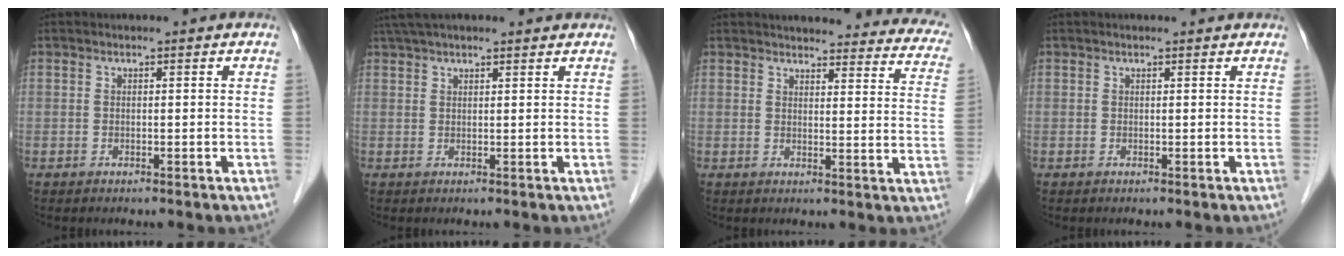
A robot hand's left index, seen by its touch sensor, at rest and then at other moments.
{"total": 9.3, "force": [8.0, 1.6, 4.5], "torque": [-0.073, 0.043, 0.116]}
{"total": 23.2, "force": [21.3, 5.2, 7.5], "torque": [-0.075, -0.048, 0.220]}
{"total": 1.3, "force": [1.3, 0.2, 0.3], "torque": [-0.010, 0.008, 0.011]}